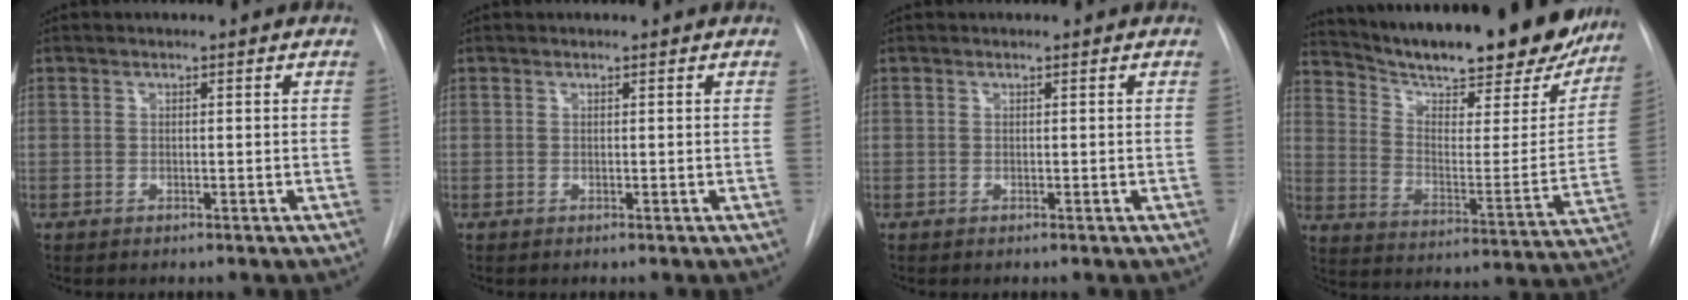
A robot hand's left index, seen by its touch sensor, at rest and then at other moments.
{"total": 0.0}
{"total": 0.0}
{"total": 29.6, "force": [25.2, 6.4, 14.2], "torque": [-0.228, -0.049, 0.337]}